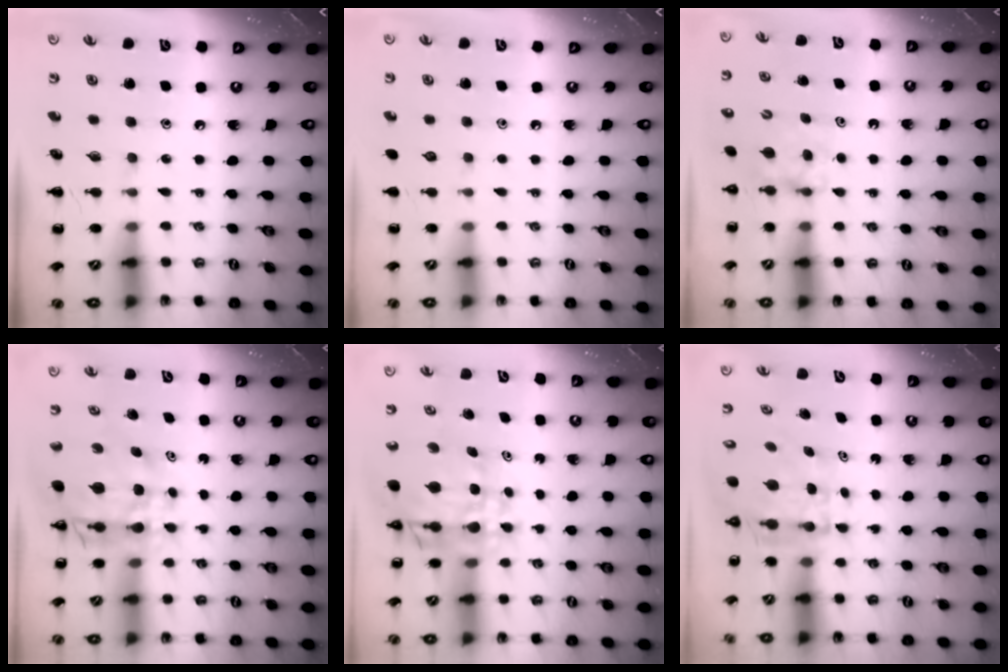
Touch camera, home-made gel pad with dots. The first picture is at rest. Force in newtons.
{"total": 0.0}
{"total": 3.7, "press": 3.6, "slide": 0.7}
{"total": 8.6, "press": 8.0, "slide": 3.2}
{"total": 9.2, "press": 8.6, "slide": 3.4}
{"total": 5.4, "press": 5.3, "slide": 1.0}